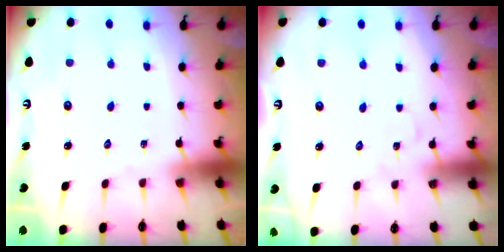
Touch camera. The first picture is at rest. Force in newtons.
{"total": 4.7, "press": 4.6, "slide": 0.6}